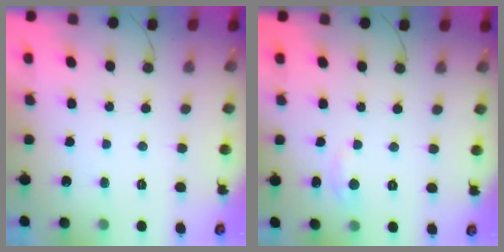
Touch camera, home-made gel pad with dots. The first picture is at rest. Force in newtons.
{"total": 2.3, "press": 2.3, "slide": 0.3}